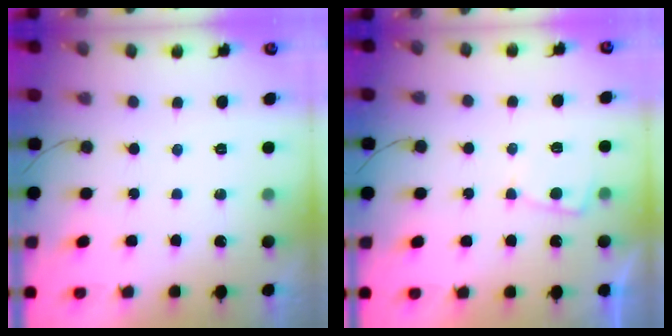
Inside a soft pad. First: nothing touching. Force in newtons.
{"total": 4.4, "press": 4.4, "slide": 0.5}